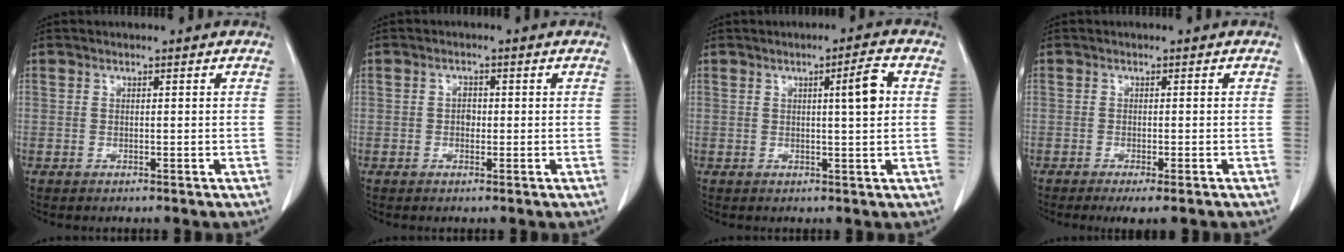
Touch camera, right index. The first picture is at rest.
{"total": 1.5, "force": [-0.2, 1.1, 1.0], "torque": [-0.014, 0.005, -0.004]}
{"total": 4.2, "force": [0.8, 0.0, 4.2], "torque": [-0.062, 0.001, 0.011]}
{"total": 4.2, "force": [-3.1, 0.5, 2.8], "torque": [-0.031, -0.010, -0.042]}